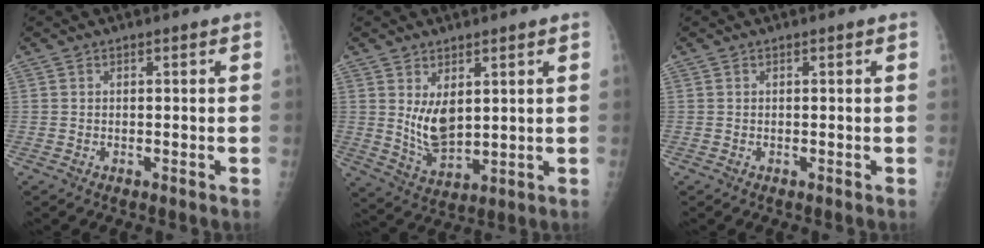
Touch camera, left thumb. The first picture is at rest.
{"total": 7.5, "force": [2.2, 4.1, 5.8], "torque": [-0.089, -0.028, 0.057]}
{"total": 0.0}